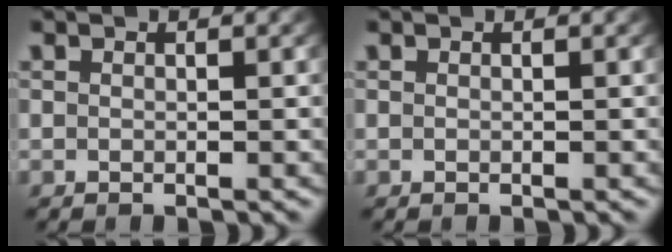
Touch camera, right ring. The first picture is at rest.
{"total": 0.0}